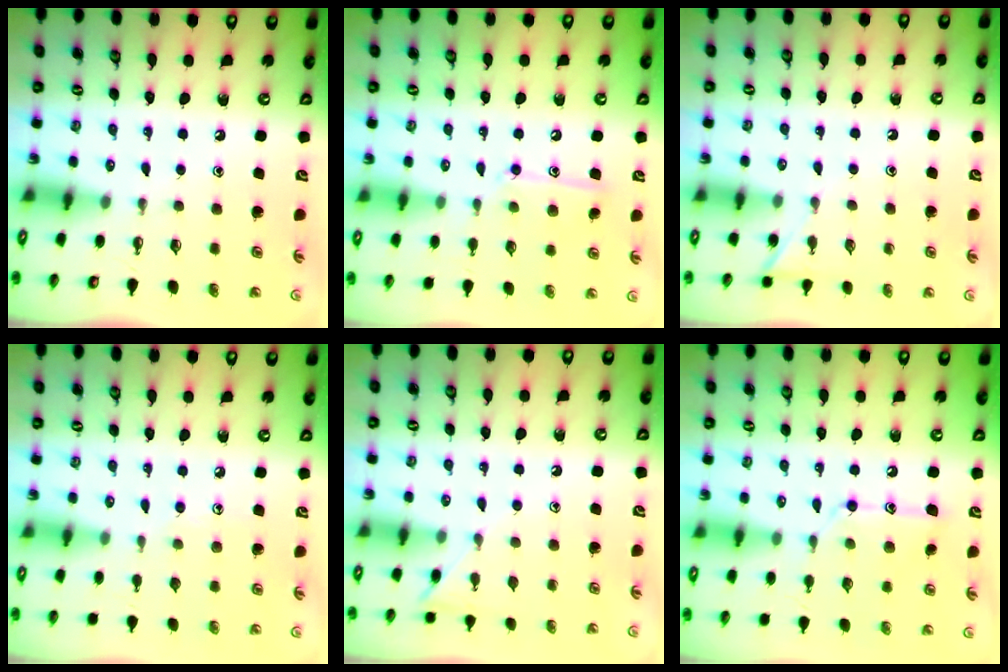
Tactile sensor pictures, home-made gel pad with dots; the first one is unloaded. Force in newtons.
{"total": 10.3, "press": 10.3, "slide": 0.7}
{"total": 3.5, "press": 3.5, "slide": 0.5}
{"total": 5.0, "press": 4.9, "slide": 0.5}
{"total": 6.9, "press": 6.9, "slide": 0.8}
{"total": 11.6, "press": 11.6, "slide": 0.5}